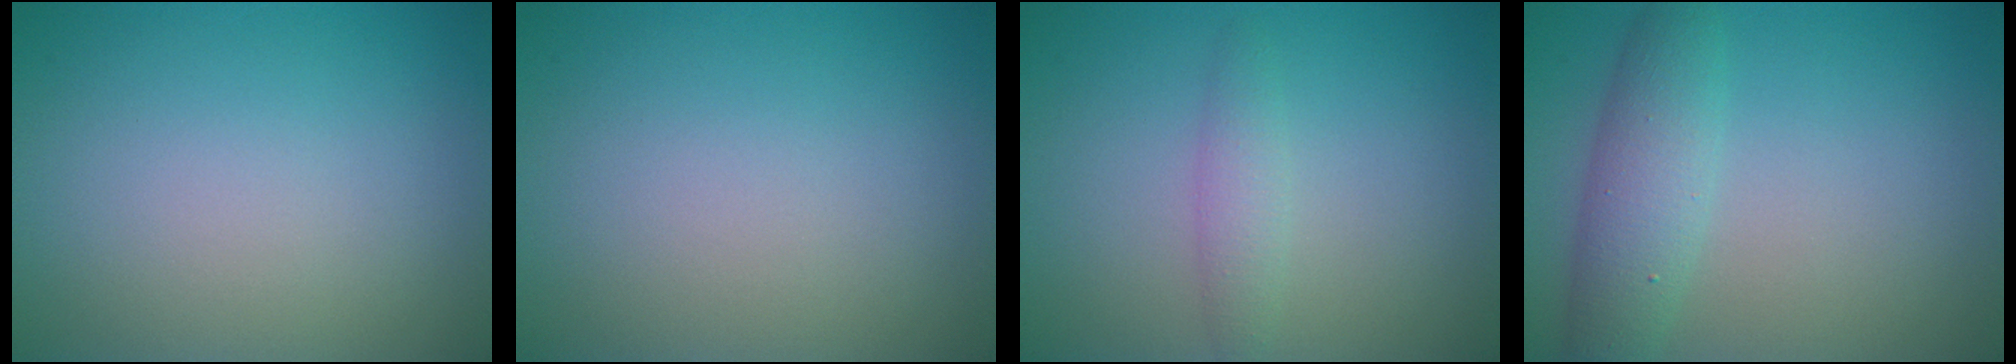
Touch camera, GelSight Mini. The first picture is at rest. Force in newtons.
{"total": 0.0}
{"total": 1.8, "press": 1.8, "slide": 0.1}
{"total": 3.8, "press": 3.8, "slide": 0.1}